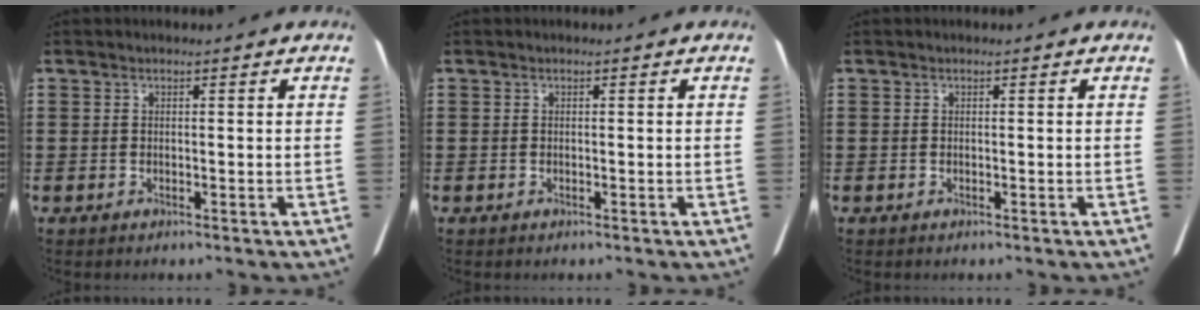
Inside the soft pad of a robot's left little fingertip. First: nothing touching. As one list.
[{"total": 0.0}, {"total": 0.0}]